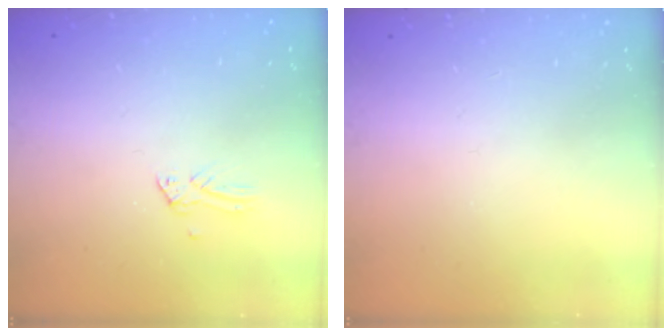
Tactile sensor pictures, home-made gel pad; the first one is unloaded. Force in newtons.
{"total": 2.5, "press": 2.4, "slide": 0.3}